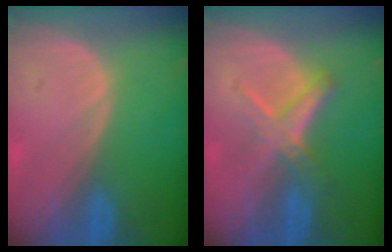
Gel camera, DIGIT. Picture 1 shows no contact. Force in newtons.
{"total": 5.4, "press": 5.2, "slide": 1.3}